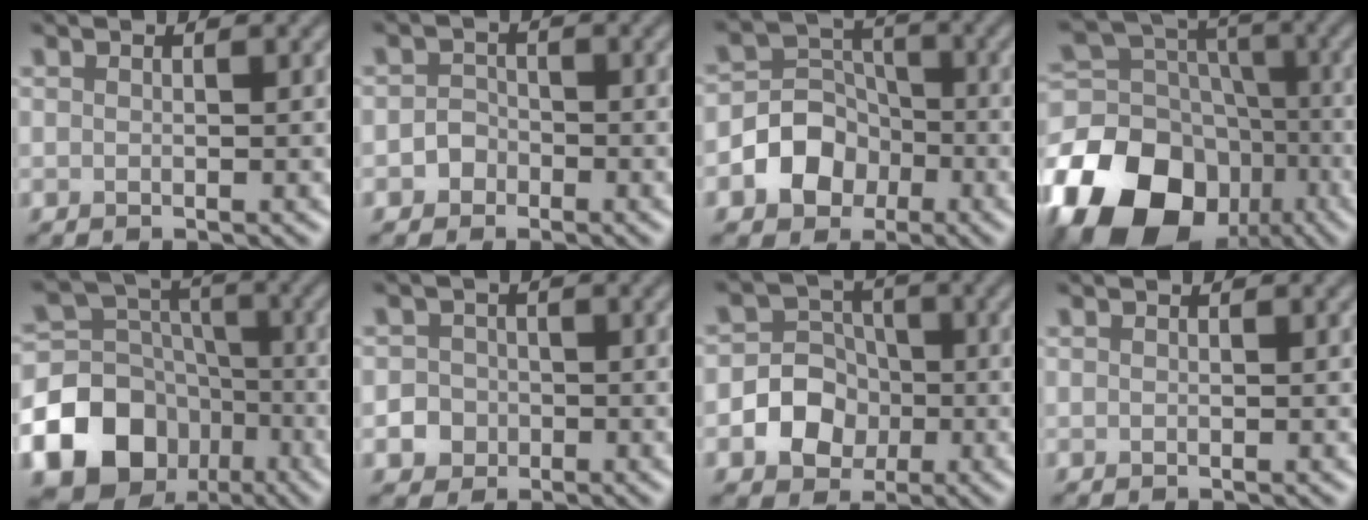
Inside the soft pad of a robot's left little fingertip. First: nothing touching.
{"total": 1.6, "force": [-0.8, 1.3, 0.4], "torque": [0.000, 0.007, -0.017]}
{"total": 5.6, "force": [-2.2, 4.6, 2.2], "torque": [-0.012, 0.007, -0.060]}
{"total": 16.4, "force": [-8.0, 11.9, 8.0], "torque": [-0.188, -0.009, -0.148]}
{"total": 17.1, "force": [-8.7, 13.6, 5.9], "torque": [-0.128, -0.042, -0.157]}
{"total": 3.4, "force": [-1.4, 3.1, 0.6], "torque": [0.019, -0.001, -0.033]}
{"total": 5.6, "force": [-1.5, 5.0, 2.1], "torque": [-0.014, 0.013, -0.051]}
{"total": 0.0}